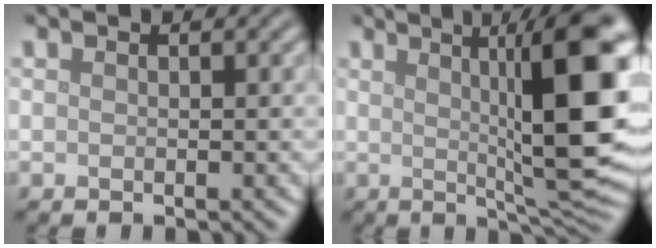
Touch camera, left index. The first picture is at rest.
{"total": 12.8, "force": [1.9, 2.8, 12.3], "torque": [-0.139, -0.005, 0.034]}